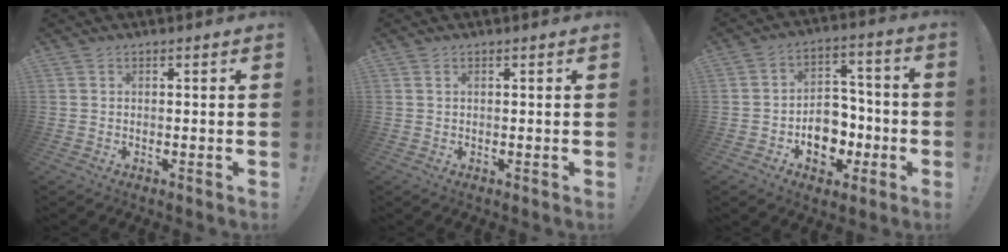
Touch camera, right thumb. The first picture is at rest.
{"total": 0.6, "force": [0.3, 0.1, 0.5], "torque": [-0.017, 0.003, 0.006]}
{"total": 12.1, "force": [-3.9, 9.7, 6.2], "torque": [-0.075, 0.031, -0.059]}